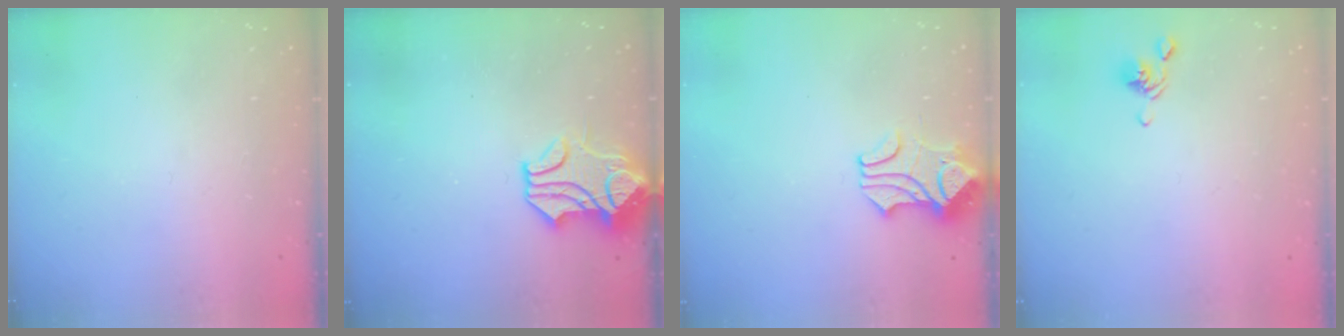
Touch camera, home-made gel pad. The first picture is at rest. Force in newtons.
{"total": 1.0, "press": 0.4, "slide": 0.9}
{"total": 2.0, "press": 1.7, "slide": 1.1}
{"total": 2.6, "press": 2.6, "slide": 0.5}